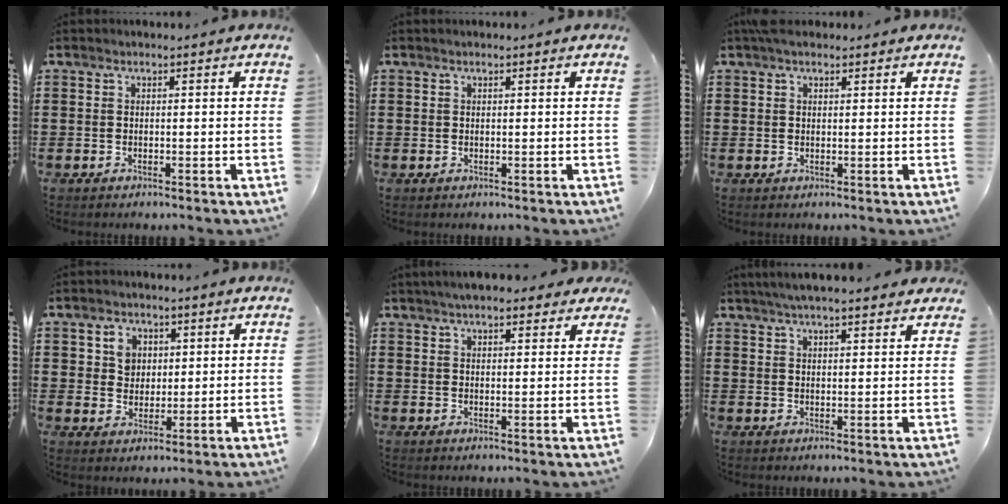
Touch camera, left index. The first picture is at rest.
{"total": 0.0}
{"total": 1.9, "force": [1.3, 1.1, 0.8], "torque": [-0.021, 0.007, 0.024]}
{"total": 3.9, "force": [1.5, 3.3, 1.4], "torque": [-0.026, 0.006, 0.022]}
{"total": 4.7, "force": [4.0, 1.2, 2.1], "torque": [-0.052, 0.004, 0.073]}
{"total": 4.5, "force": [4.0, 0.2, 2.0], "torque": [-0.049, -0.001, 0.072]}